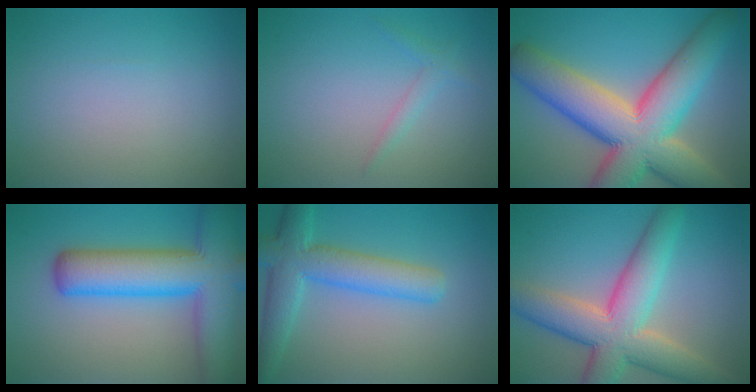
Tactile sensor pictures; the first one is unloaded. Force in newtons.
{"total": 1.2, "press": 1.2, "slide": 0.1}
{"total": 14.2, "press": 14.1, "slide": 1.1}
{"total": 11.0, "press": 11.0, "slide": 0.5}
{"total": 6.0, "press": 6.0, "slide": 0.2}
{"total": 9.2, "press": 9.2, "slide": 0.6}